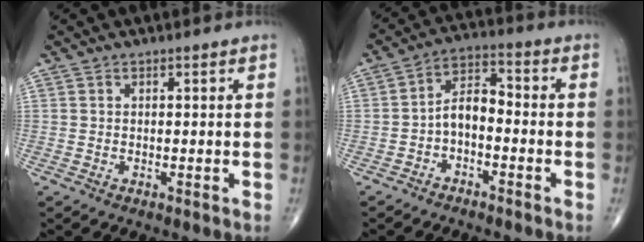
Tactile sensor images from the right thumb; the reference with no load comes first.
{"total": 6.3, "force": [-2.1, 3.4, 4.8], "torque": [-0.076, 0.040, -0.048]}